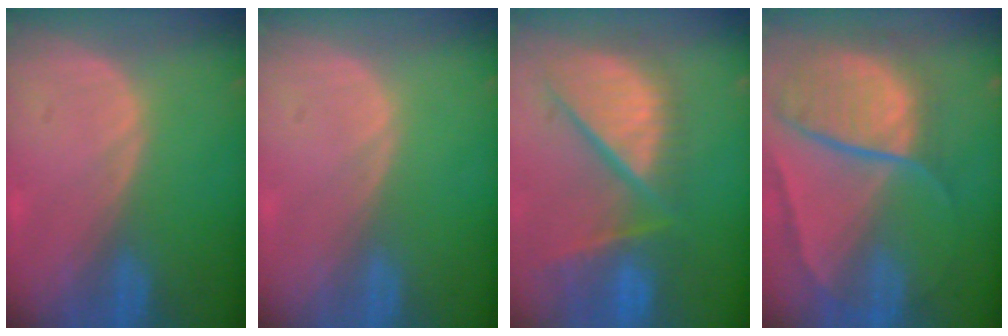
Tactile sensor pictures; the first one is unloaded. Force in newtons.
{"total": 0.0}
{"total": 12.6, "press": 10.3, "slide": 7.2}
{"total": 10.6, "press": 8.8, "slide": 5.9}